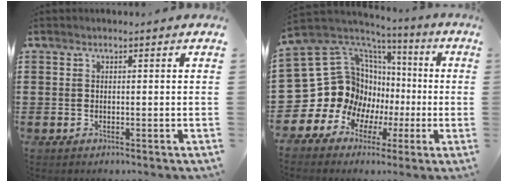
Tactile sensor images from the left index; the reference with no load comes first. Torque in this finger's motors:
{"motor_torque": [1.04, 0.90, 0.32, 0.03]}